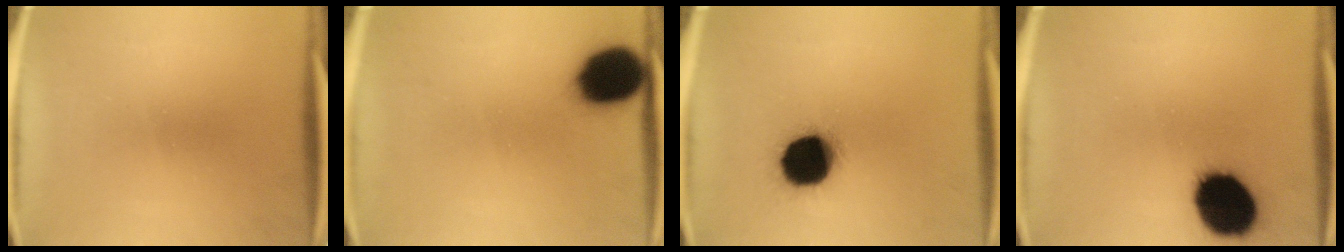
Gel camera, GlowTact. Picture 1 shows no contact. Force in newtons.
{"total": 9.5}
{"total": 17.8}
{"total": 19.0}